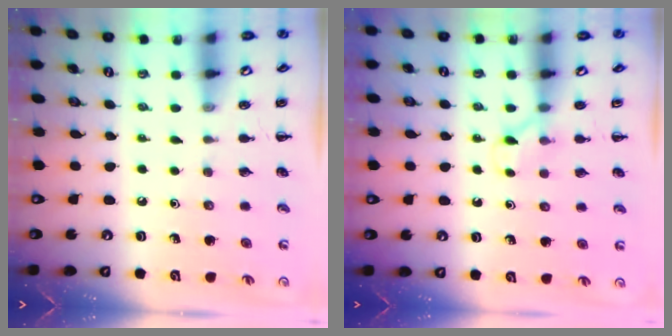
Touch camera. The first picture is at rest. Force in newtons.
{"total": 3.3, "press": 3.2, "slide": 1.0}